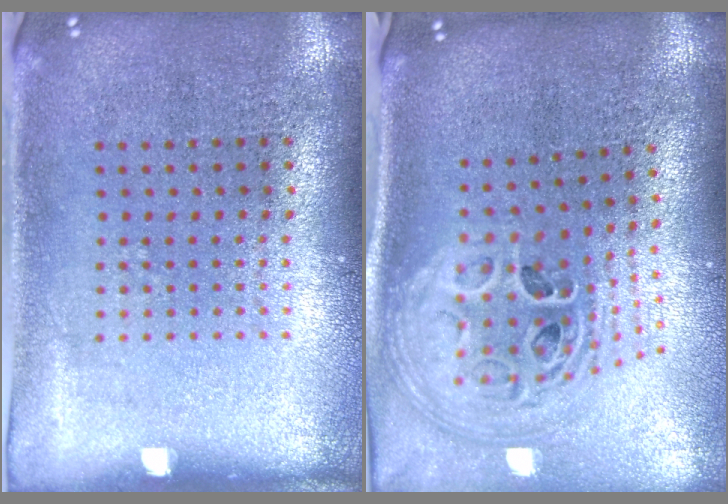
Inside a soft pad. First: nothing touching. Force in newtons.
{"total": 2.9, "press": 2.0, "slide": 2.1}